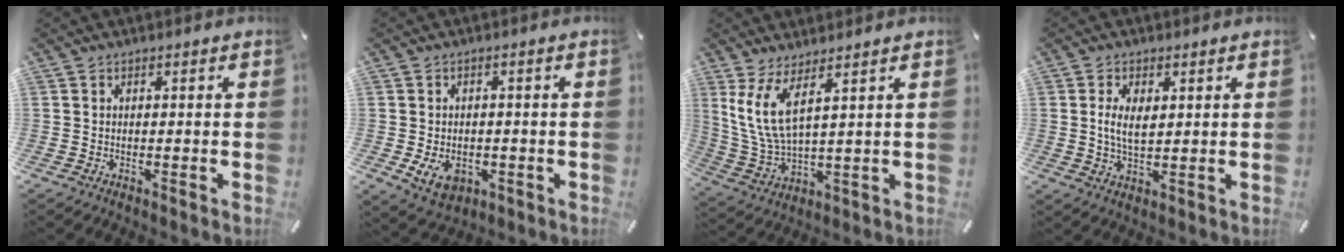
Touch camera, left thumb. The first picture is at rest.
{"total": 6.3, "force": [-1.8, 4.7, 3.9], "torque": [-0.064, 0.001, -0.033]}
{"total": 10.2, "force": [5.0, 3.6, 8.2], "torque": [-0.196, -0.020, 0.093]}
{"total": 5.8, "force": [1.1, 3.1, 4.8], "torque": [-0.098, 0.002, 0.014]}